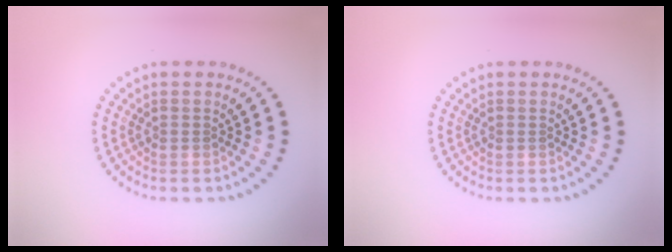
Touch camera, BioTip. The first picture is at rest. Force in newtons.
{"total": 0.0}